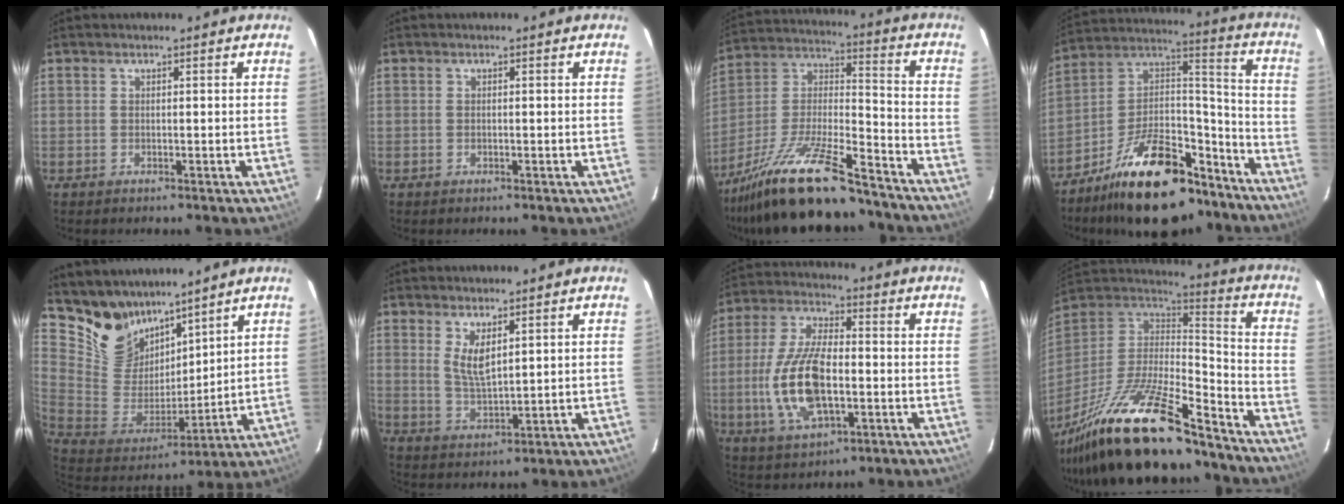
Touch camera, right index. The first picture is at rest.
{"total": 0.0}
{"total": 24.6, "force": [-19.1, 5.2, 14.6], "torque": [-0.281, -0.021, -0.313]}
{"total": 24.1, "force": [-16.9, 10.9, 13.4], "torque": [-0.244, 0.044, -0.253]}
{"total": 14.2, "force": [11.6, 7.5, 3.3], "torque": [-0.088, 0.002, 0.239]}
{"total": 5.0, "force": [2.3, 1.7, 4.1], "torque": [-0.075, -0.012, 0.049]}
{"total": 15.3, "force": [-2.8, 6.8, 13.4], "torque": [-0.282, -0.001, -0.048]}
{"total": 28.0, "force": [-20.8, 7.0, 17.5], "torque": [-0.337, -0.046, -0.344]}